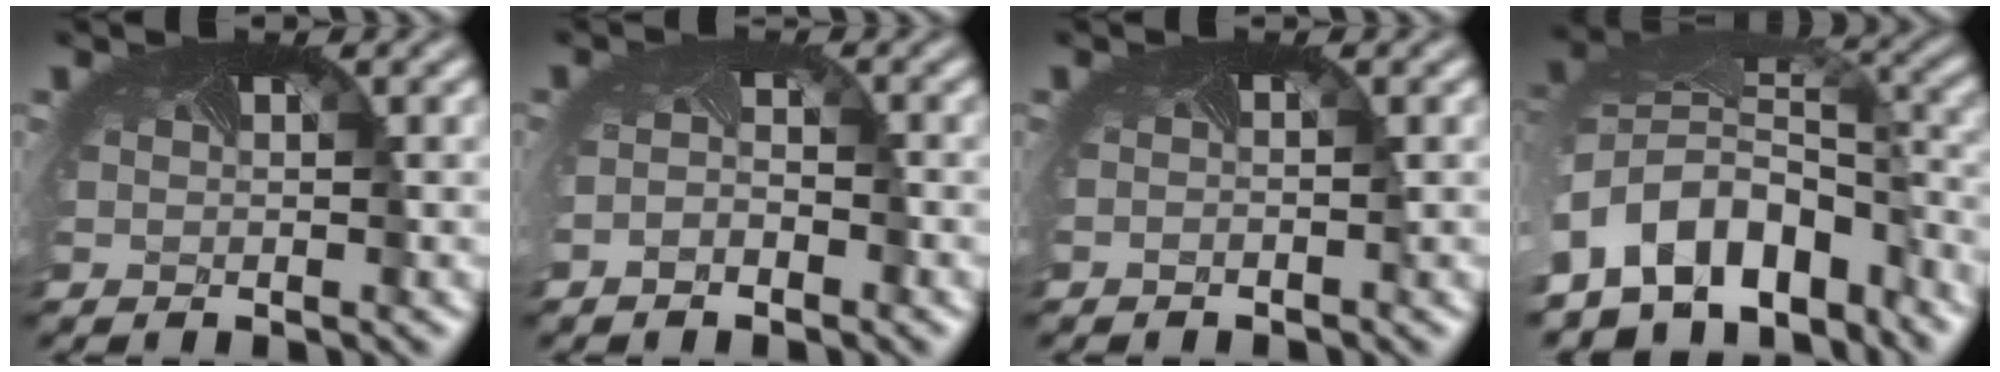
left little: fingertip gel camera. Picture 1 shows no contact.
{"total": 1.5, "force": [-1.2, 0.5, 0.8], "torque": [-0.020, -0.006, -0.020]}
{"total": 0.8, "force": [-0.8, -0.2, 0.2], "torque": [-0.006, -0.004, -0.012]}
{"total": 12.1, "force": [-6.0, 8.7, 5.9], "torque": [-0.145, -0.024, -0.088]}